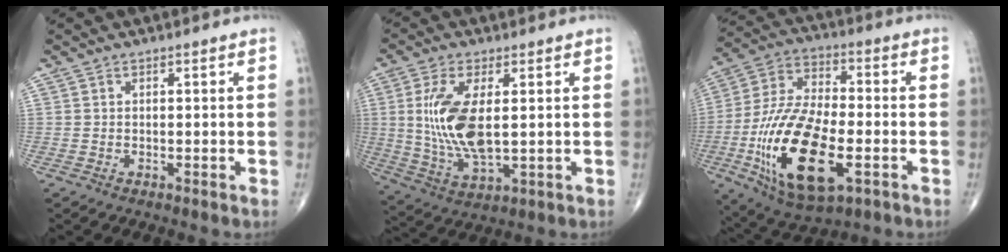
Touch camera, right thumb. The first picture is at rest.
{"total": 12.8, "force": [1.5, 5.4, 11.5], "torque": [-0.242, -0.016, 0.038]}
{"total": 22.6, "force": [-6.4, 10.3, 19.0], "torque": [-0.372, 0.011, -0.105]}